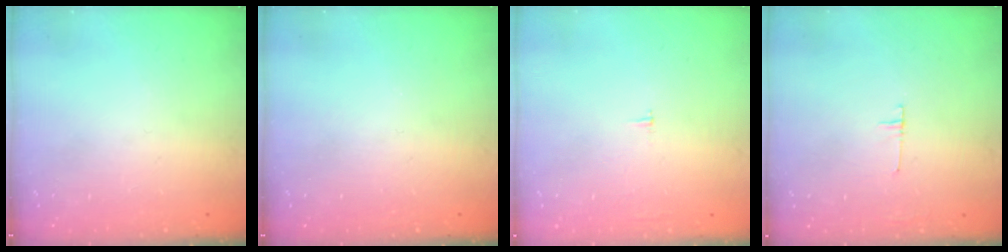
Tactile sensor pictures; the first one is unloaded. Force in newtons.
{"total": 0.0}
{"total": 2.1, "press": 2.1, "slide": 0.2}
{"total": 4.5, "press": 4.5, "slide": 0.4}